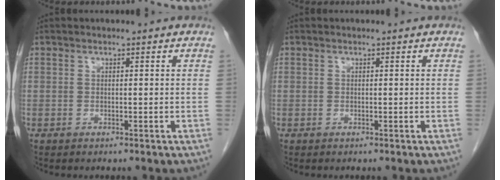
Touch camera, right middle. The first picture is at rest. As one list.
[{"total": 0.0}]